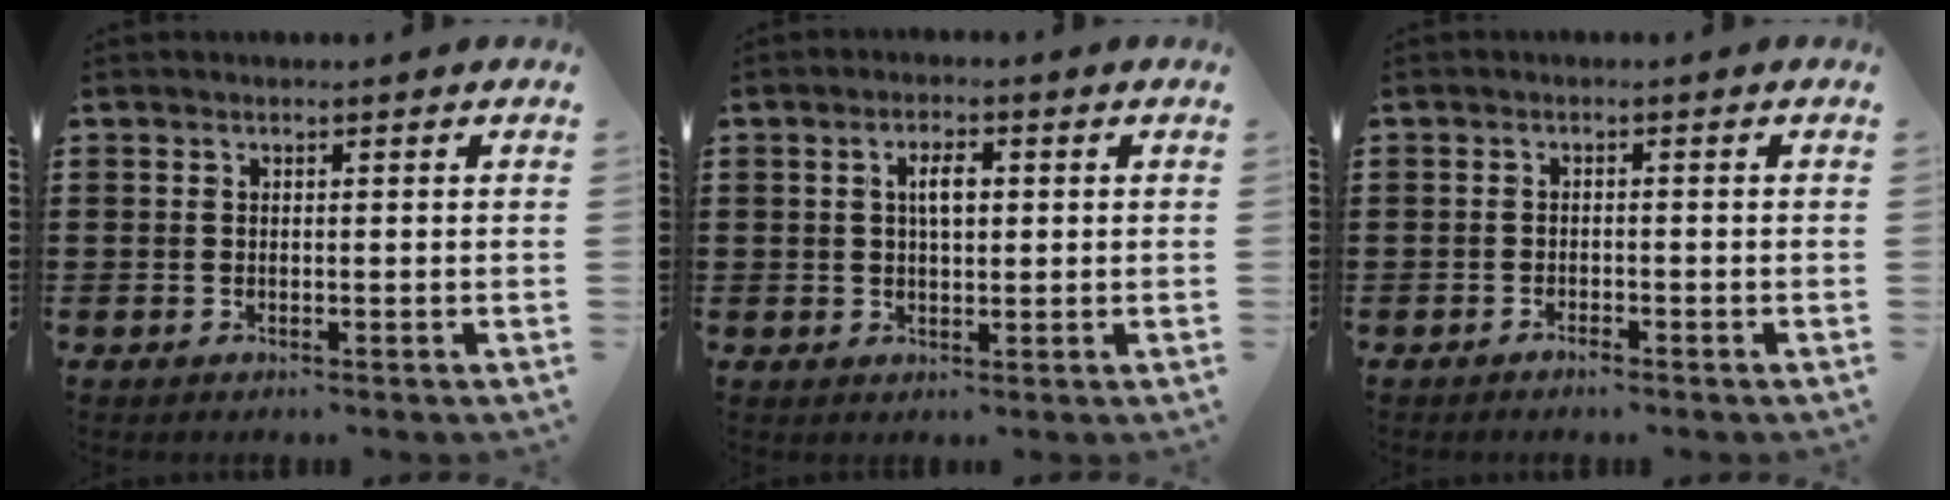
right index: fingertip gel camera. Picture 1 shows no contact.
{"total": 3.4, "force": [0.7, 1.4, 3.0], "torque": [-0.045, 0.001, 0.006]}
{"total": 1.0, "force": [-1.0, 0.1, 0.3], "torque": [-0.009, -0.002, -0.018]}